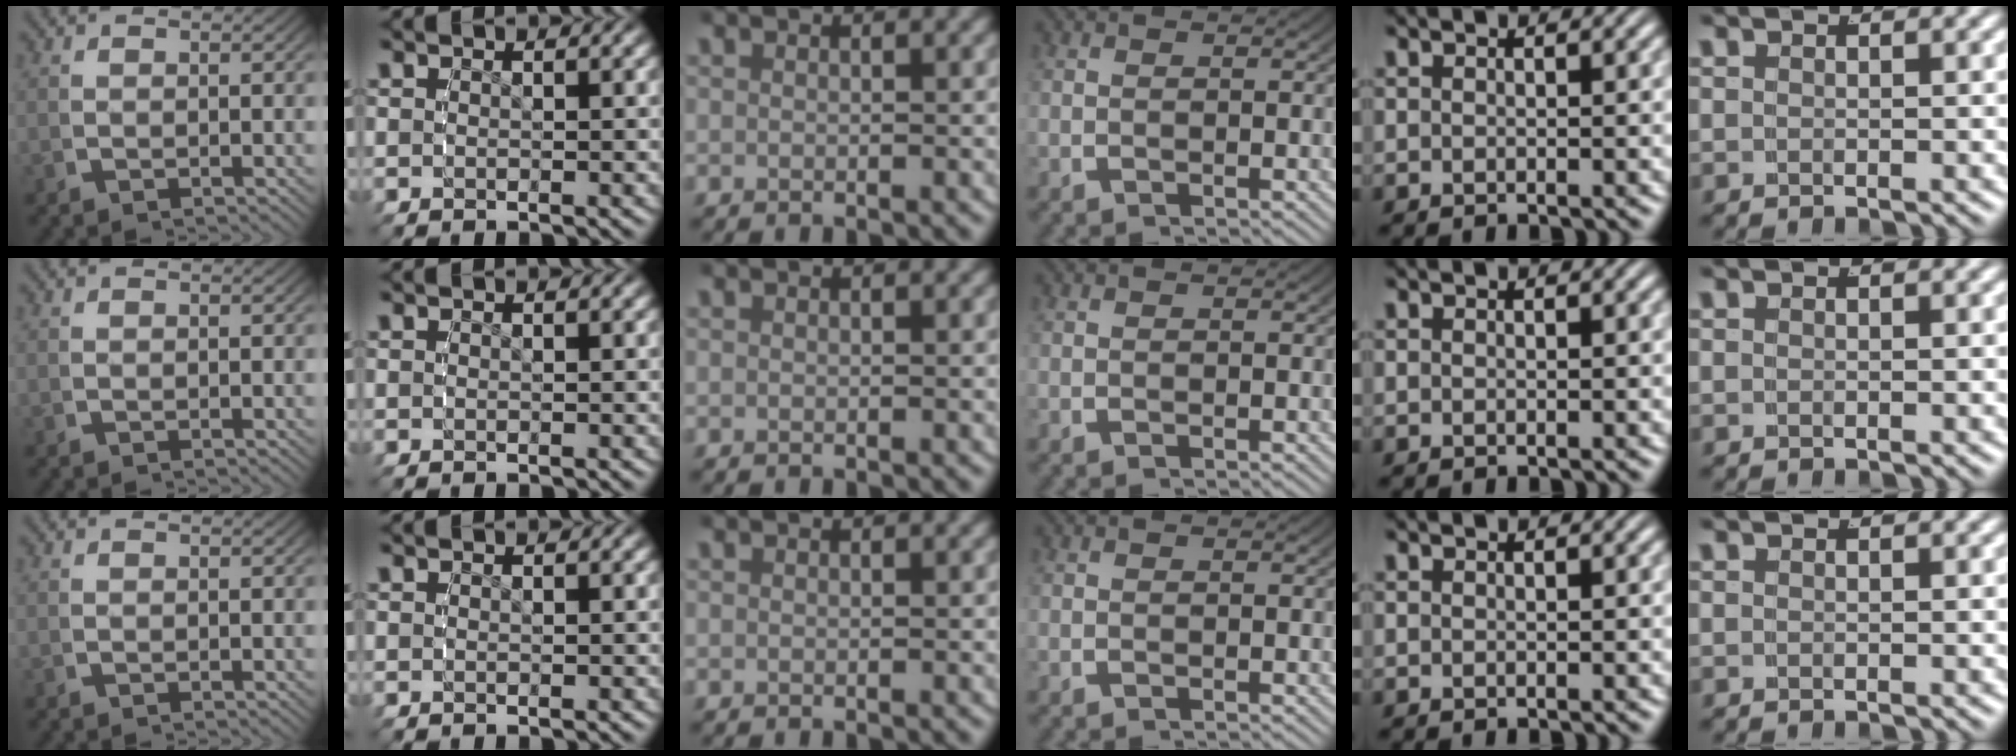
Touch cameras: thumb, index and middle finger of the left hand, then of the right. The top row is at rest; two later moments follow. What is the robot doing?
{"motion": "reach", "object": "photo album"}